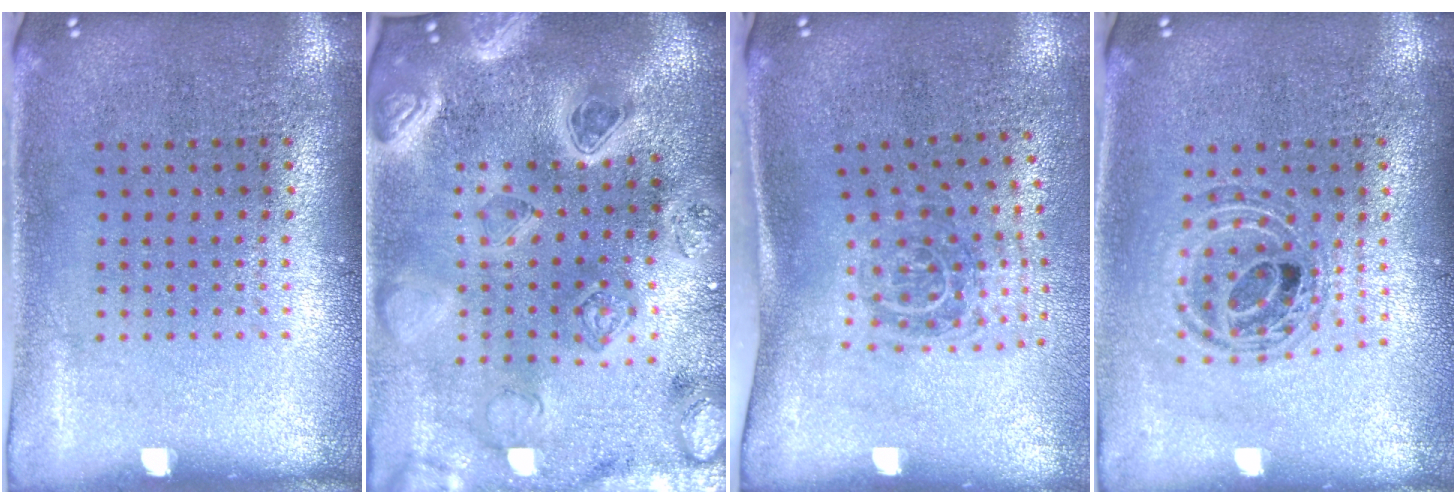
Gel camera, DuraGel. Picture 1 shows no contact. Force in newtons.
{"total": 5.0, "press": 4.3, "slide": 2.7}
{"total": 1.8, "press": 1.2, "slide": 1.4}
{"total": 0.9, "press": 0.9, "slide": 0.2}